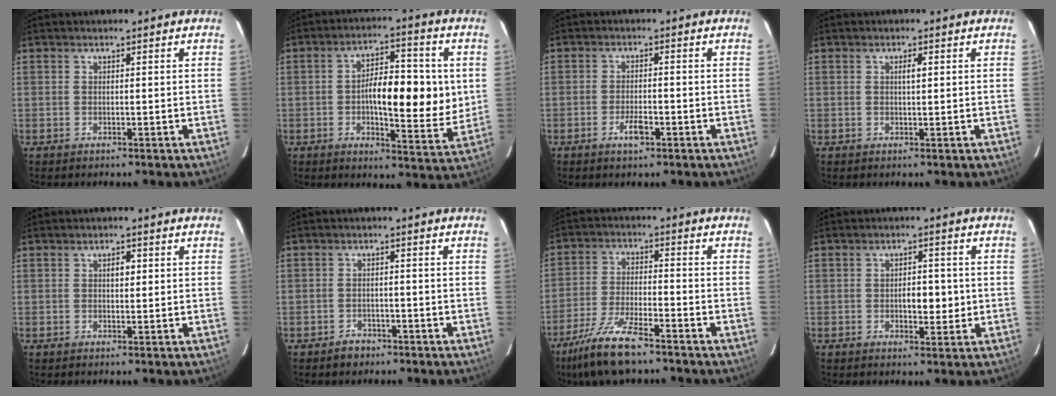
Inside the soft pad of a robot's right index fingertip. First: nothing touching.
{"total": 13.1, "force": [0.4, 4.6, 12.3], "torque": [-0.181, 0.008, 0.008]}
{"total": 3.0, "force": [-1.6, 0.9, 2.4], "torque": [-0.044, 0.001, -0.026]}
{"total": 1.3, "force": [0.4, 0.2, 1.3], "torque": [-0.023, 0.002, 0.006]}
{"total": 1.7, "force": [0.4, 0.8, 1.4], "torque": [-0.024, 0.002, 0.007]}
{"total": 2.5, "force": [-1.8, 1.7, 0.5], "torque": [-0.010, 0.006, -0.026]}
{"total": 10.2, "force": [-7.6, 1.5, 6.7], "torque": [-0.134, -0.025, -0.141]}
{"total": 4.1, "force": [-0.4, 2.0, 3.6], "torque": [-0.048, 0.002, -0.001]}